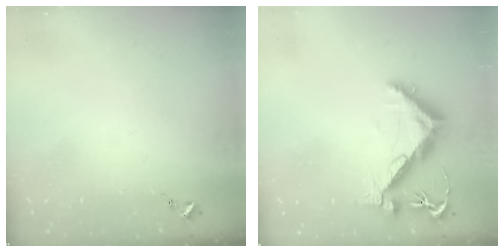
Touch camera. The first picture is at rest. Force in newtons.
{"total": 11.0, "press": 10.9, "slide": 1.1}